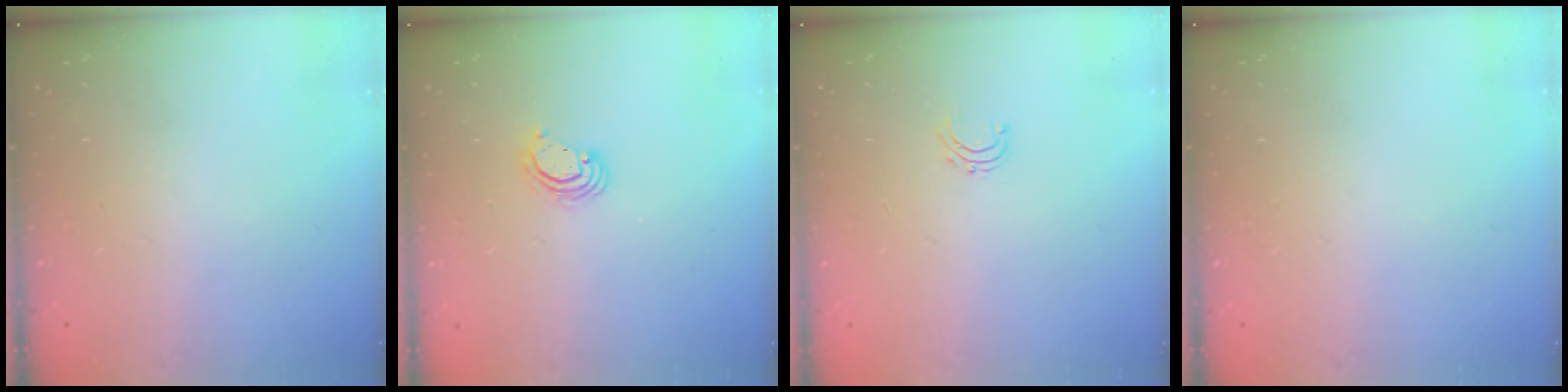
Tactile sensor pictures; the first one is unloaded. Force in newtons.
{"total": 3.8, "press": 3.8, "slide": 0.2}
{"total": 3.7, "press": 3.7, "slide": 0.3}
{"total": 0.0}